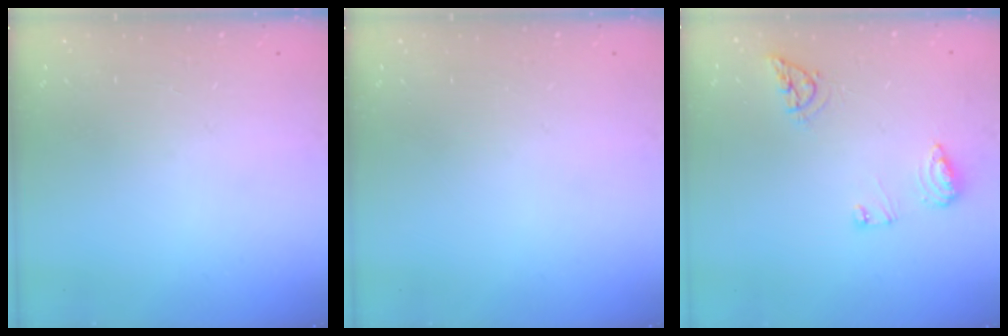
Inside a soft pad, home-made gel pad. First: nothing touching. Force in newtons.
{"total": 0.0}
{"total": 8.6, "press": 8.6, "slide": 0.9}